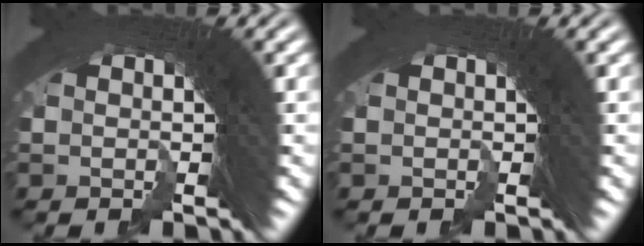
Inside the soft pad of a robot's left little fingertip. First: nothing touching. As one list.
[{"total": 0.0}]